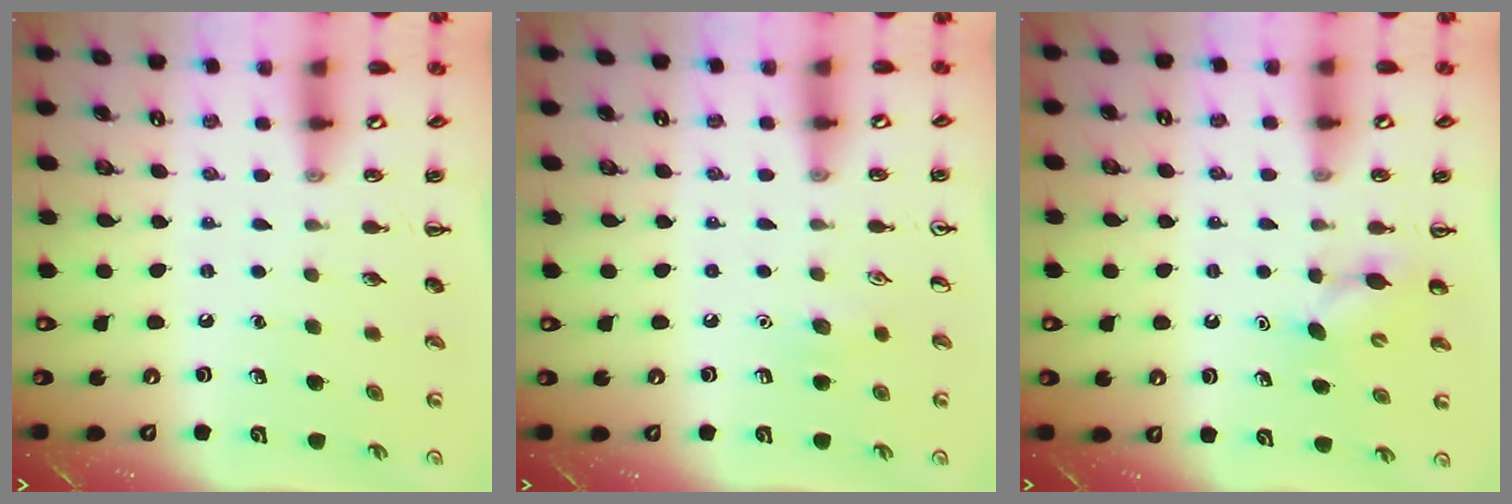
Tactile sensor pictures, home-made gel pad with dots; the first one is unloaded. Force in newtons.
{"total": 5.6, "press": 5.4, "slide": 1.7}
{"total": 4.7, "press": 4.5, "slide": 1.2}